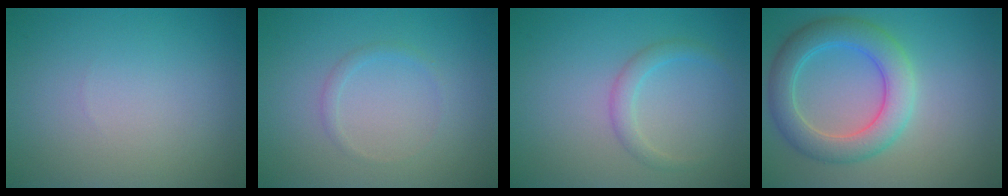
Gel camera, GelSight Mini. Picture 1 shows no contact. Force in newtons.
{"total": 0.9, "press": 0.9, "slide": 0.0}
{"total": 1.7, "press": 1.7, "slide": 0.1}
{"total": 5.4, "press": 5.4, "slide": 0.1}